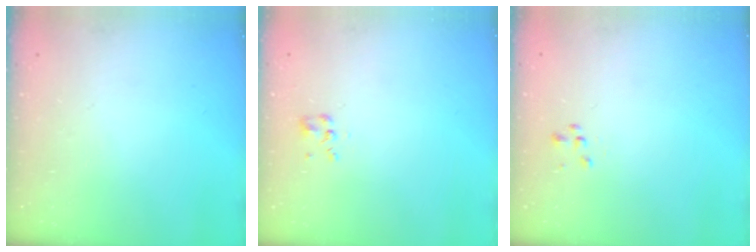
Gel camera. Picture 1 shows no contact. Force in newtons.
{"total": 2.3, "press": 2.2, "slide": 0.8}
{"total": 1.5, "press": 1.4, "slide": 0.5}